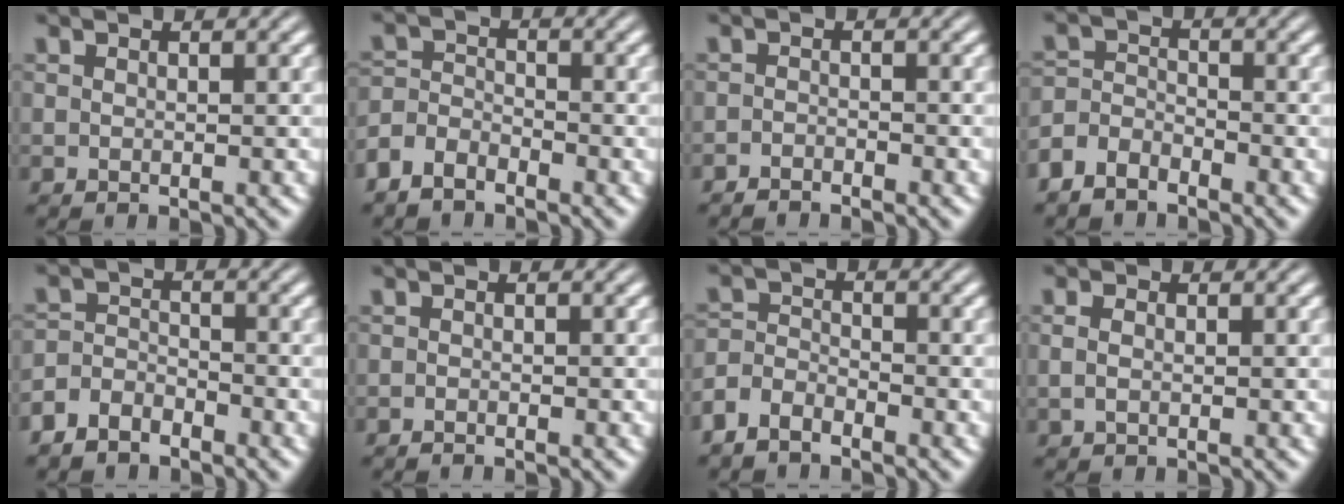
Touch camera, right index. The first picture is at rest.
{"total": 3.3, "force": [-2.5, 1.8, 0.9], "torque": [-0.009, -0.014, -0.043]}
{"total": 2.0, "force": [-1.7, -0.8, -0.5], "torque": [0.017, -0.009, -0.029]}
{"total": 3.6, "force": [-2.7, 2.1, 0.9], "torque": [-0.007, -0.014, -0.045]}
{"total": 3.5, "force": [-2.9, 1.7, 0.7], "torque": [0.002, -0.010, -0.049]}
{"total": 1.1, "force": [-0.7, -0.9, -0.2], "torque": [0.008, -0.005, -0.009]}
{"total": 3.0, "force": [-2.4, 1.6, 0.8], "torque": [-0.009, -0.014, -0.040]}
{"total": 0.7, "force": [0.1, -0.4, 0.6], "torque": [-0.011, -0.005, 0.008]}